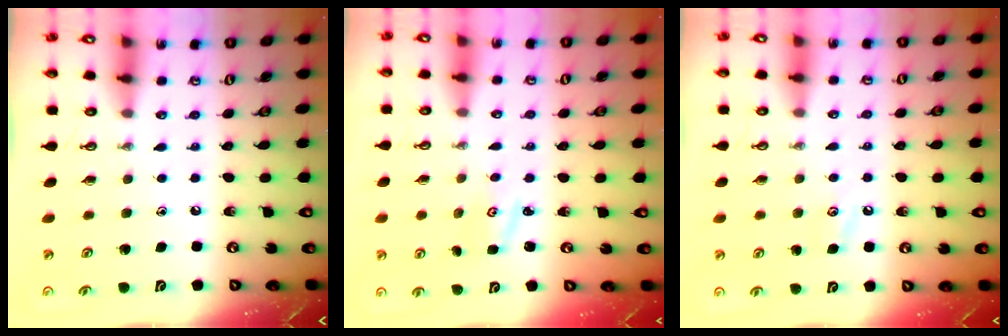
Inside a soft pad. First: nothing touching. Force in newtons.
{"total": 2.5, "press": 2.5, "slide": 0.4}
{"total": 2.8, "press": 2.7, "slide": 0.5}